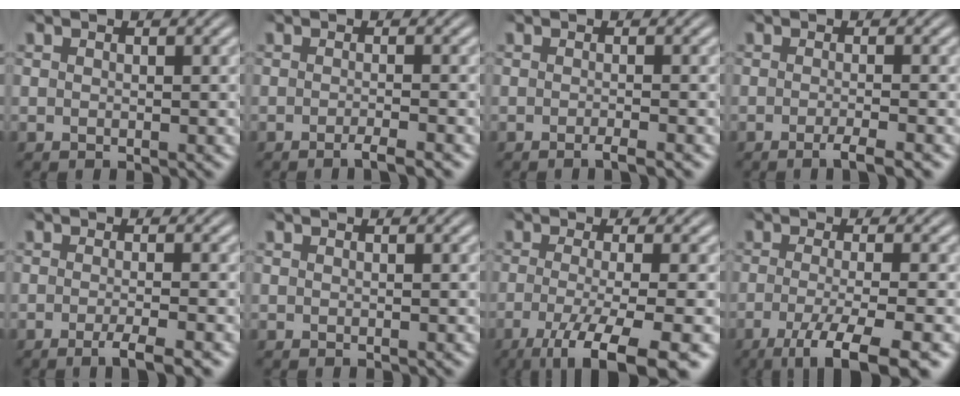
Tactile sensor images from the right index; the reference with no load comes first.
{"total": 1.7, "force": [-1.5, -0.4, 0.8], "torque": [0.004, 0.003, -0.032]}
{"total": 1.2, "force": [-1.0, -0.4, 0.4], "torque": [0.008, 0.005, -0.024]}
{"total": 2.4, "force": [-1.9, -0.3, 1.5], "torque": [-0.011, -0.002, -0.034]}
{"total": 2.9, "force": [-2.1, -0.1, 2.0], "torque": [-0.022, -0.003, -0.036]}
{"total": 0.0}
{"total": 7.0, "force": [-4.5, 1.2, 5.2], "torque": [-0.083, -0.036, -0.048]}
{"total": 7.7, "force": [-5.7, 1.1, 5.0], "torque": [-0.077, -0.036, -0.067]}